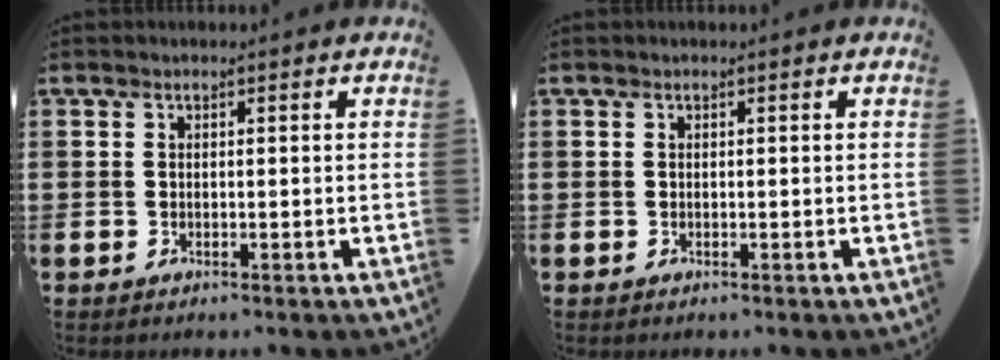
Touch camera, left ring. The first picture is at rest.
{"total": 0.0}